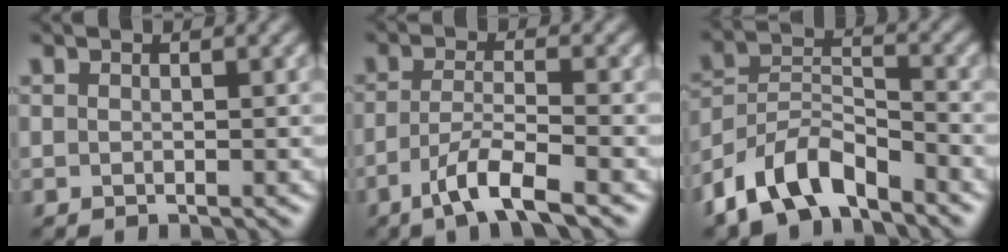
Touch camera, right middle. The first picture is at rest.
{"total": 4.7, "force": [-2.9, 0.8, 3.6], "torque": [-0.069, 0.000, -0.061]}
{"total": 6.9, "force": [-5.2, 3.0, 3.4], "torque": [-0.061, -0.001, -0.108]}